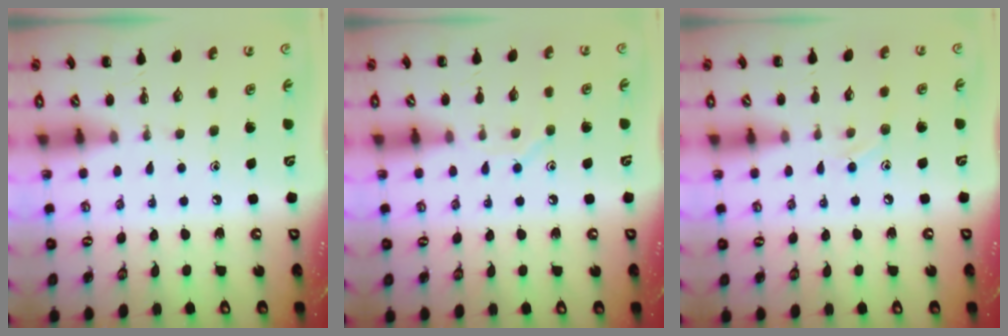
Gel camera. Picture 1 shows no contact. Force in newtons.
{"total": 6.7, "press": 6.6, "slide": 1.1}
{"total": 5.7, "press": 5.4, "slide": 1.9}